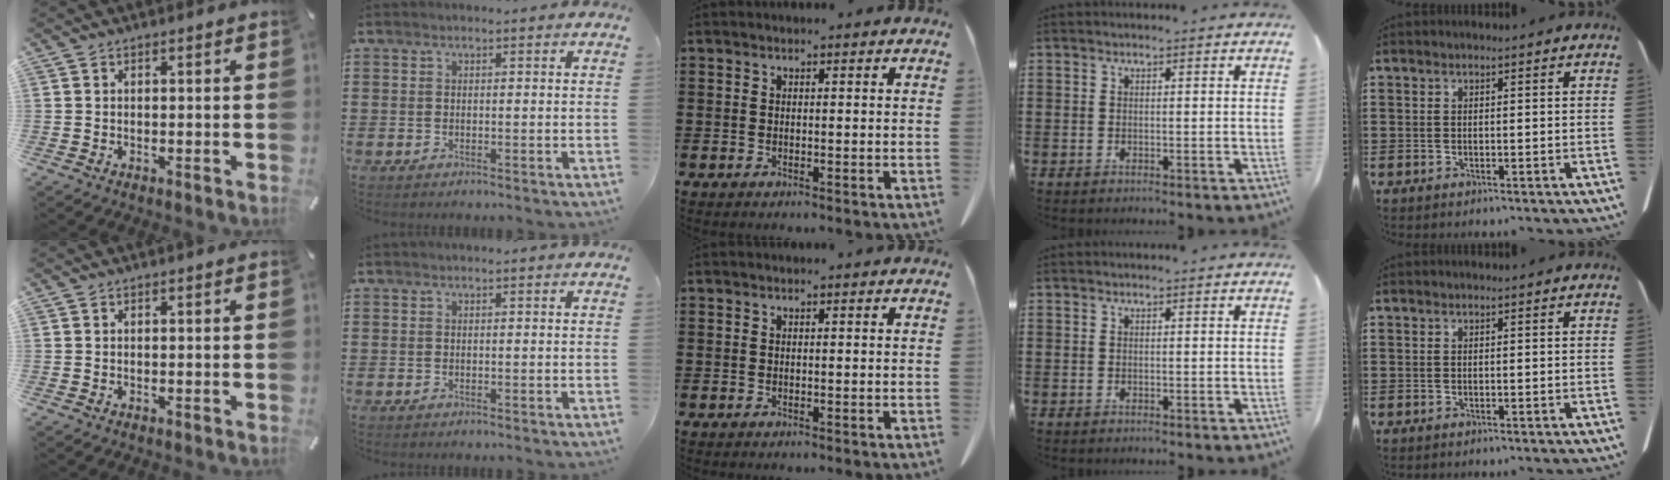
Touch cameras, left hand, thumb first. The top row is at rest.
{}